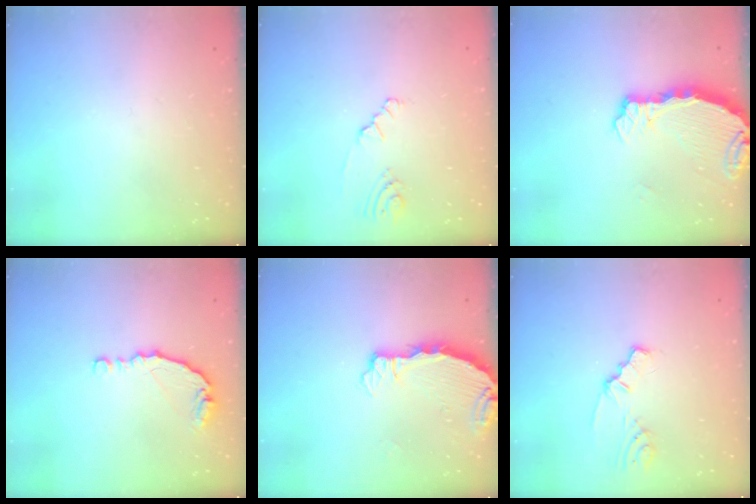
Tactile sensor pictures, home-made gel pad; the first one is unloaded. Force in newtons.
{"total": 2.8, "press": 2.8, "slide": 0.5}
{"total": 5.5, "press": 5.5, "slide": 0.6}
{"total": 9.9, "press": 9.9, "slide": 0.8}
{"total": 3.8, "press": 3.7, "slide": 0.4}
{"total": 2.1, "press": 2.1, "slide": 0.2}